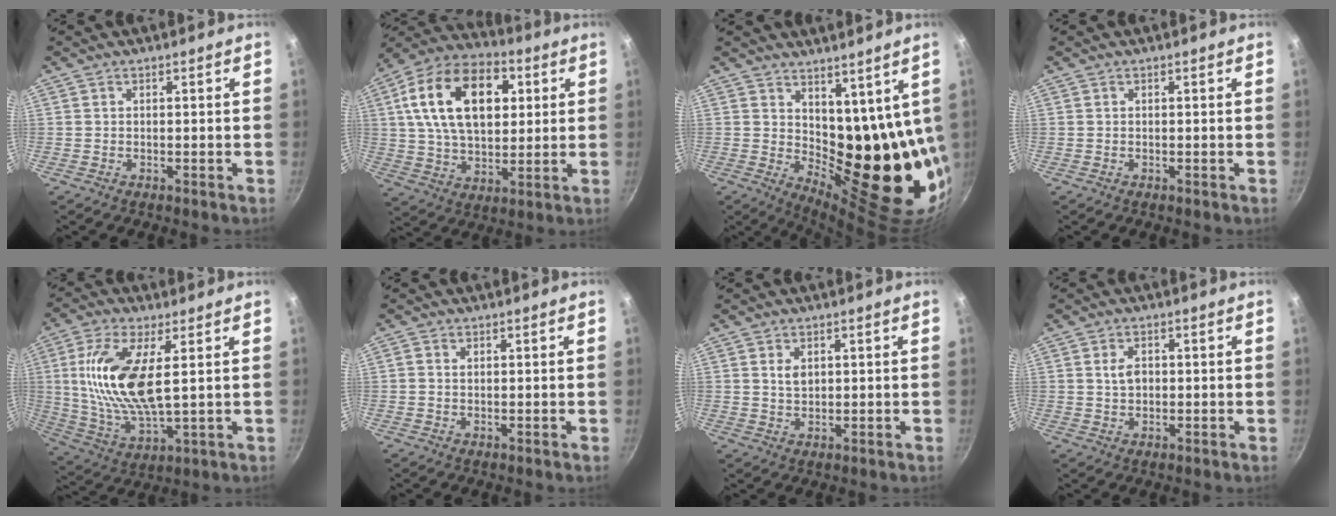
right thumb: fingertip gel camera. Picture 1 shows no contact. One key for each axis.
{"total": 21.7, "fx": 5.6, "fy": 13.5, "fz": 16.0, "tx": -0.250, "ty": 0.007, "tz": 0.086}
{"total": 17.1, "fx": 6.4, "fy": 9.0, "fz": 13.0, "tx": -0.131, "ty": -0.061, "tz": 0.120}
{"total": 0.0}
{"total": 15.3, "fx": 3.1, "fy": 6.0, "fz": 13.7, "tx": -0.282, "ty": -0.013, "tz": 0.064}
{"total": 1.0, "fx": 0.3, "fy": 0.8, "fz": 0.7, "tx": -0.013, "ty": 0.003, "tz": 0.003}
{"total": 2.7, "fx": 0.9, "fy": 1.8, "fz": 1.8, "tx": -0.027, "ty": -0.003, "tz": 0.019}
{"total": 3.0, "fx": 0.4, "fy": 2.1, "fz": 2.1, "tx": -0.027, "ty": 0.003, "tz": 0.007}